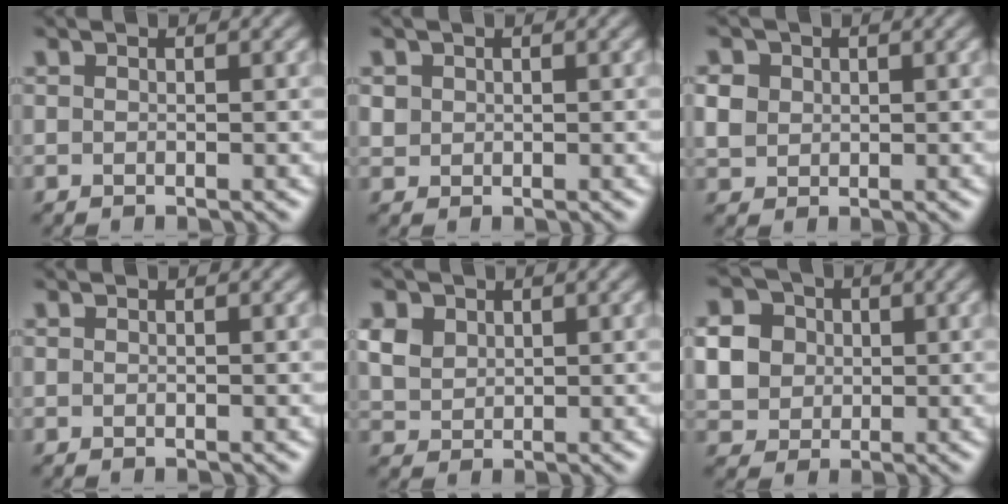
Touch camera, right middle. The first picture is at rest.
{"total": 1.0, "force": [0.3, 0.9, 0.2], "torque": [-0.001, -0.003, 0.009]}
{"total": 2.4, "force": [0.5, 2.1, 0.9], "torque": [-0.024, 0.003, 0.011]}
{"total": 0.0}
{"total": 4.0, "force": [1.9, 3.0, 2.0], "torque": [-0.065, 0.017, 0.034]}
{"total": 6.2, "force": [0.7, 5.6, 2.6], "torque": [-0.069, 0.021, 0.015]}